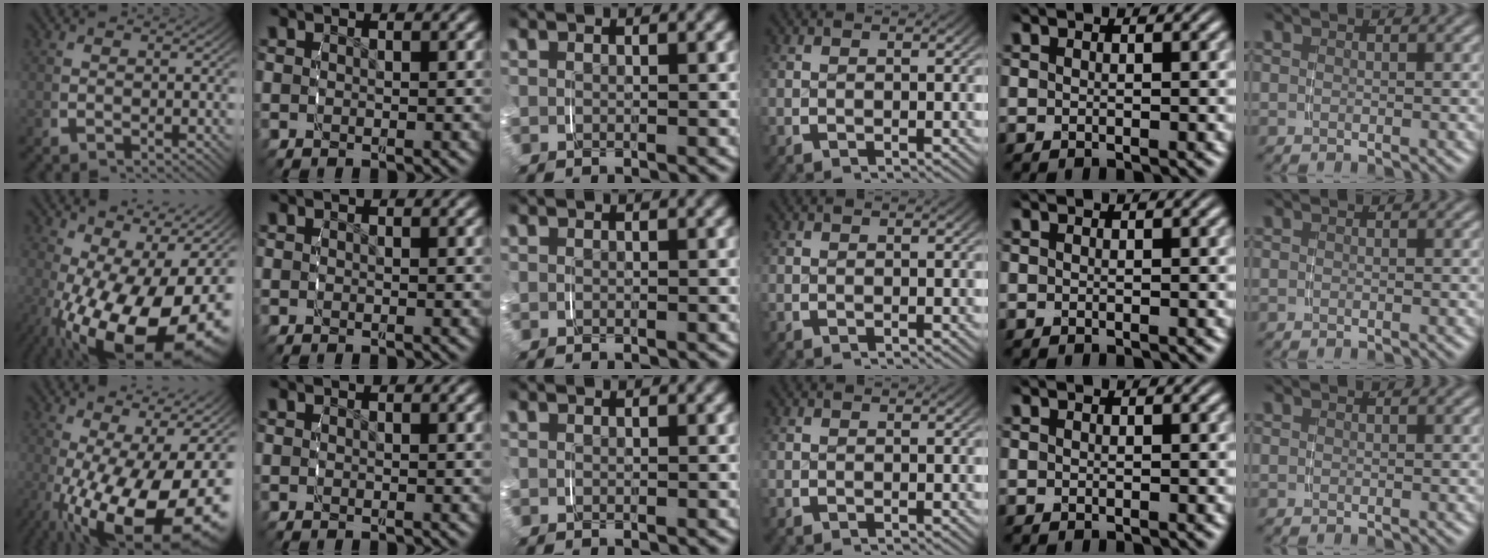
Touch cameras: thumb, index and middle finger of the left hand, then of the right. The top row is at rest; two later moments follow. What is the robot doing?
{"motion": "grasp_and_lifting", "object": "glasses case"}